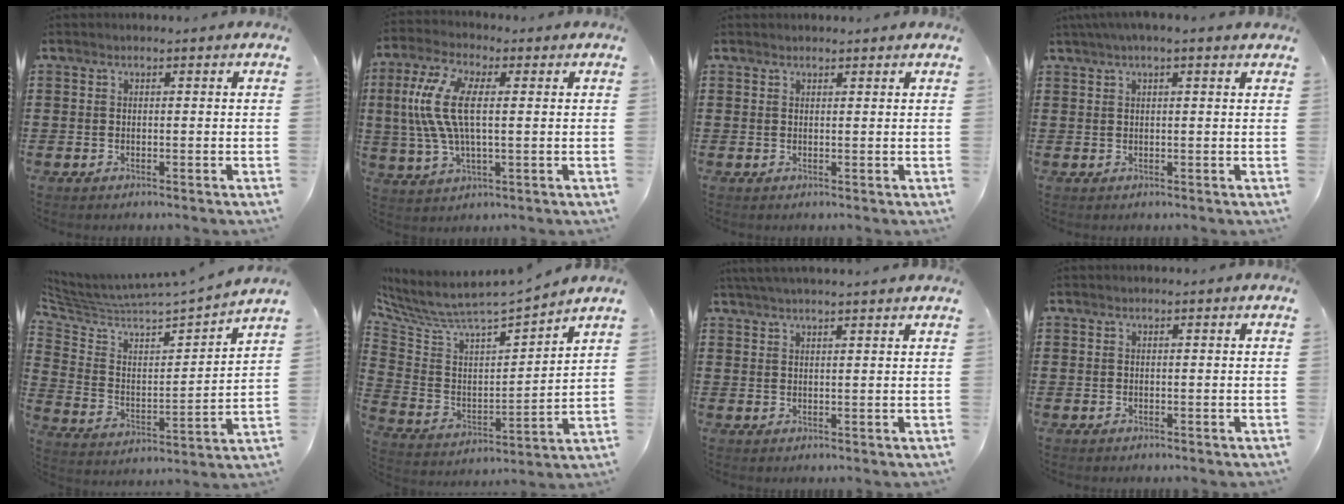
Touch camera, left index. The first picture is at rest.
{"total": 10.3, "force": [1.8, 4.2, 9.2], "torque": [-0.219, -0.003, 0.021]}
{"total": 0.7, "force": [0.7, 0.1, 0.0], "torque": [-0.001, 0.000, 0.015]}
{"total": 1.8, "force": [1.1, -0.1, 1.4], "torque": [-0.028, 0.001, 0.020]}
{"total": 3.8, "force": [3.6, 0.3, 0.9], "torque": [-0.047, -0.047, 0.053]}
{"total": 5.0, "force": [4.6, 0.9, 1.9], "torque": [-0.065, -0.054, 0.070]}
{"total": 2.2, "force": [2.1, -0.6, 0.6], "torque": [-0.015, 0.001, 0.040]}
{"total": 0.0}